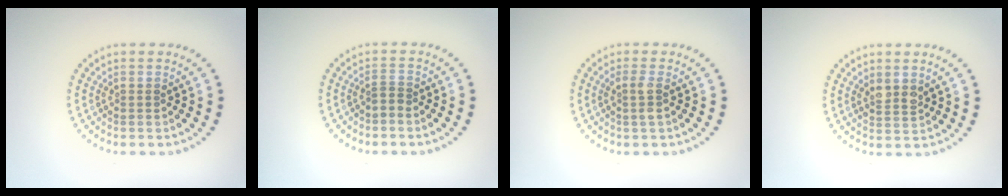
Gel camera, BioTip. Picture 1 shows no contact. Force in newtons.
{"total": 0.8, "press": 0.4, "slide": 0.7}
{"total": 1.5, "press": 1.2, "slide": 0.8}
{"total": 1.7, "press": 1.5, "slide": 0.7}